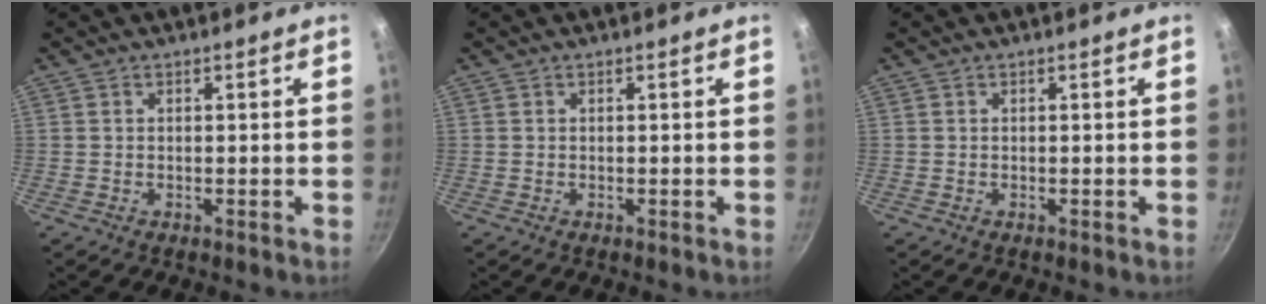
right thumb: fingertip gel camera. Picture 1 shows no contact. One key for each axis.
{"total": 0.0}
{"total": 0.0}